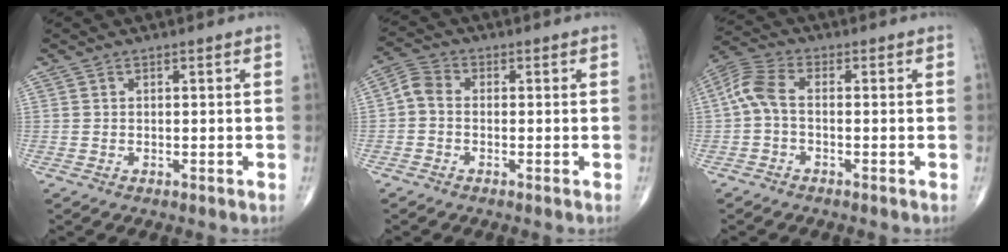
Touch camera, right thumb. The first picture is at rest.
{"total": 3.5, "force": [-0.6, 2.5, 2.4], "torque": [-0.045, 0.011, -0.026]}
{"total": 5.8, "force": [-0.6, 2.9, 5.0], "torque": [-0.117, 0.020, -0.024]}